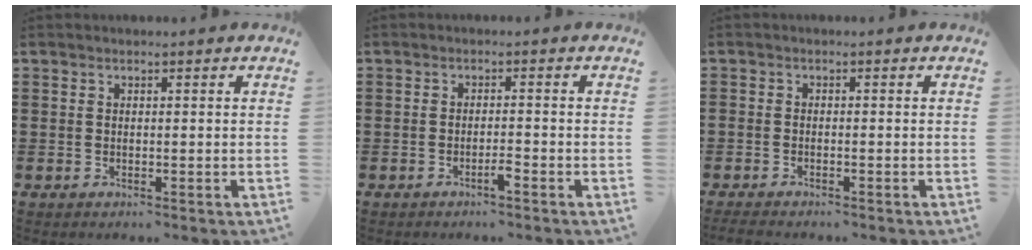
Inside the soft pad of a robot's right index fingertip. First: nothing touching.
{"total": 2.4, "force": [-1.5, 0.1, 1.8], "torque": [-0.031, -0.001, -0.028]}
{"total": 1.6, "force": [-1.5, 0.3, 0.1], "torque": [-0.006, 0.001, -0.031]}